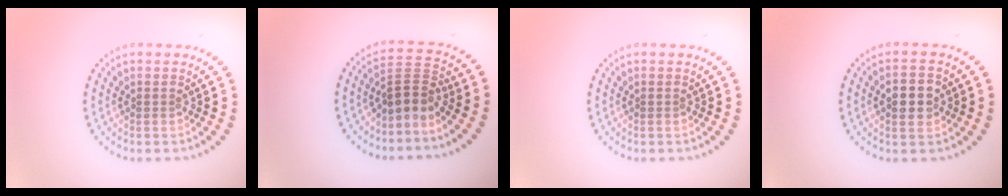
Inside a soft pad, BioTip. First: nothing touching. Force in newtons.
{"total": 2.8, "press": 2.0, "slide": 1.9}
{"total": 0.0}
{"total": 2.9, "press": 2.9, "slide": 0.2}